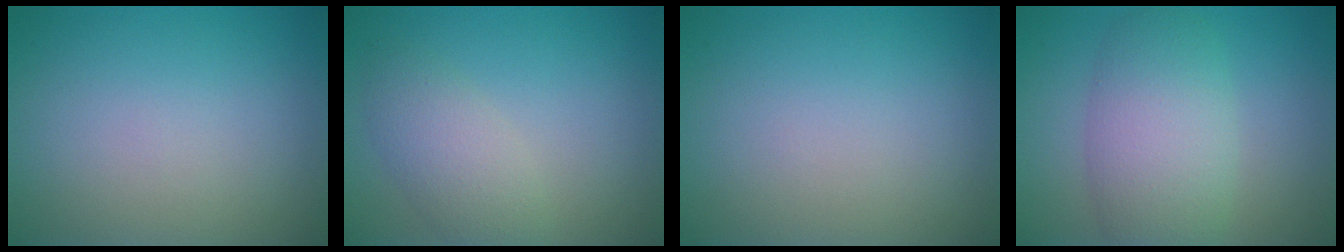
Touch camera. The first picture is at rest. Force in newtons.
{"total": 3.2, "press": 3.2, "slide": 0.2}
{"total": 0.0}
{"total": 6.3, "press": 6.2, "slide": 0.1}